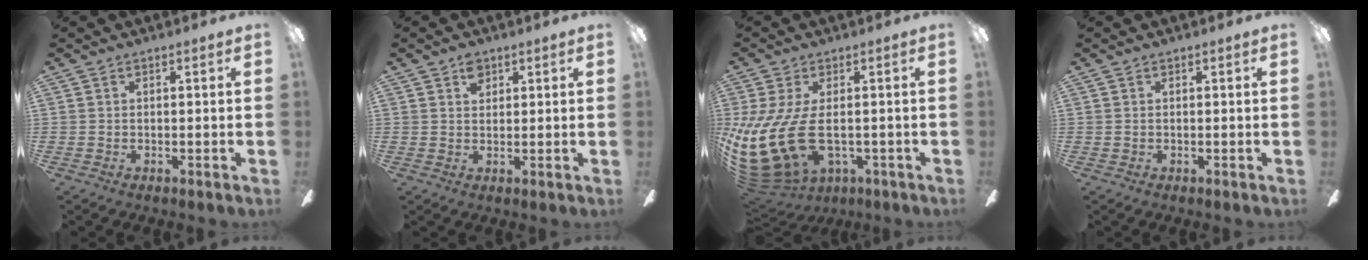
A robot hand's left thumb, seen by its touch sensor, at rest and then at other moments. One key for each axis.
{"total": 3.3, "fx": 2.1, "fy": 2.1, "fz": 1.4, "tx": -0.016, "ty": -0.003, "tz": 0.035}
{"total": 17.0, "fx": -1.1, "fy": 9.7, "fz": 13.9, "tx": -0.326, "ty": -0.019, "tz": -0.014}
{"total": 0.0}